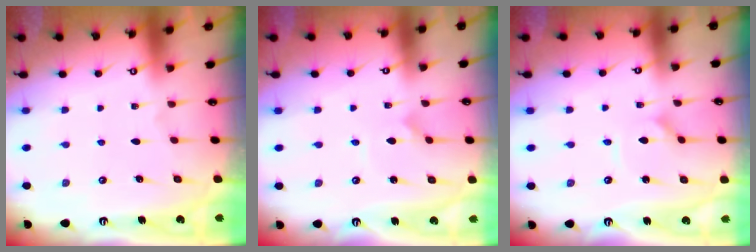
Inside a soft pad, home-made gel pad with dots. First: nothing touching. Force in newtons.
{"total": 1.9, "press": 1.9, "slide": 0.2}
{"total": 1.9, "press": 1.9, "slide": 0.2}